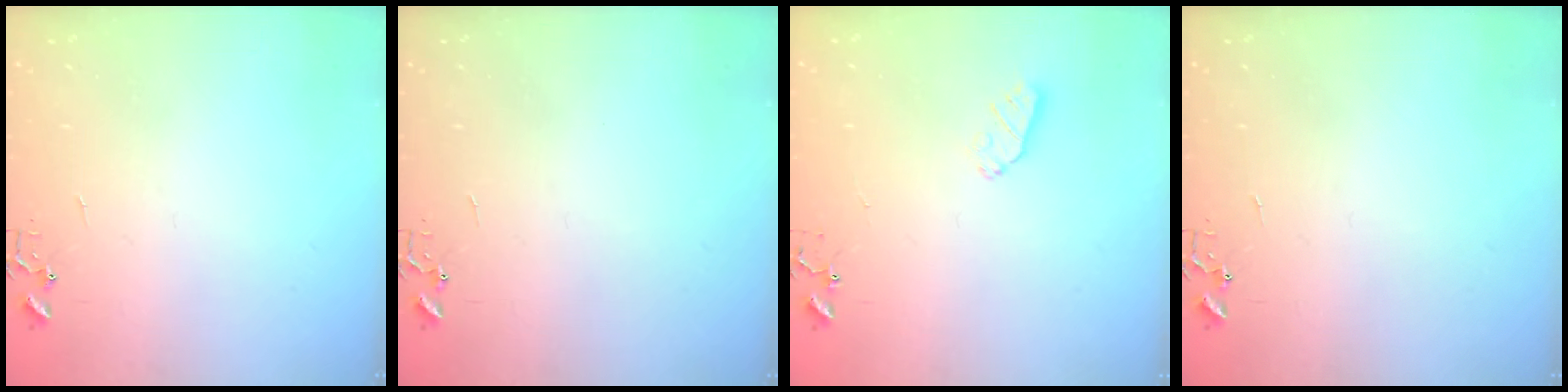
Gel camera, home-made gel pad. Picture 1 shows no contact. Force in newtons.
{"total": 0.0}
{"total": 5.5, "press": 5.4, "slide": 1.1}
{"total": 0.0}